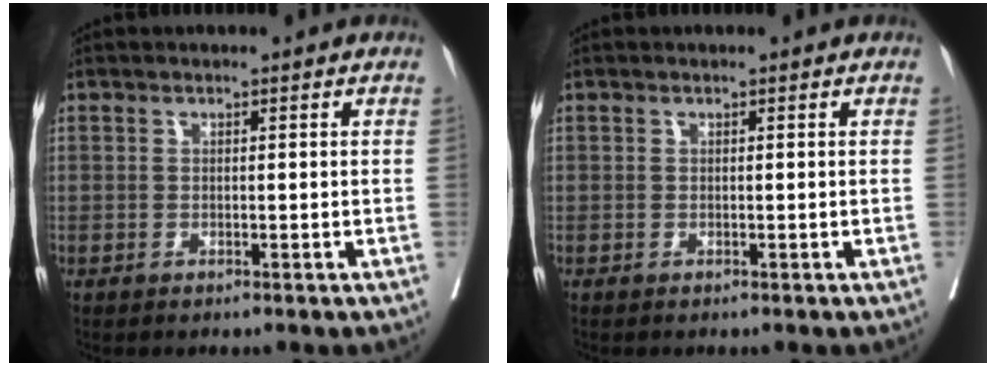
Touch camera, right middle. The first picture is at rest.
{"total": 0.0}